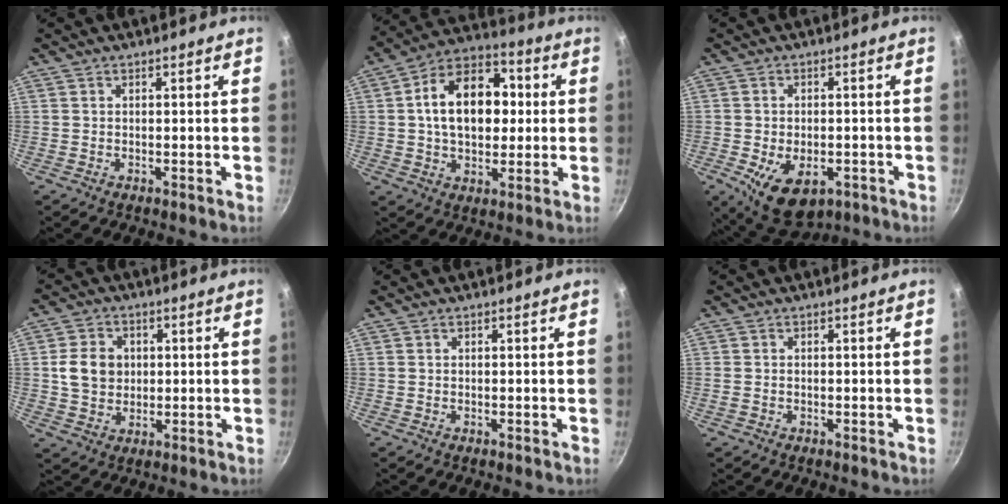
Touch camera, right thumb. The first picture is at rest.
{"total": 17.3, "force": [1.9, 11.7, 12.5], "torque": [-0.161, 0.027, 0.015]}
{"total": 10.8, "force": [-3.8, 6.5, 7.8], "torque": [-0.108, -0.001, -0.044]}
{"total": 7.9, "force": [1.0, 6.6, 4.2], "torque": [-0.052, 0.004, 0.013]}
{"total": 0.0}
{"total": 1.0, "force": [-0.2, 0.9, 0.5], "torque": [-0.011, 0.001, -0.004]}